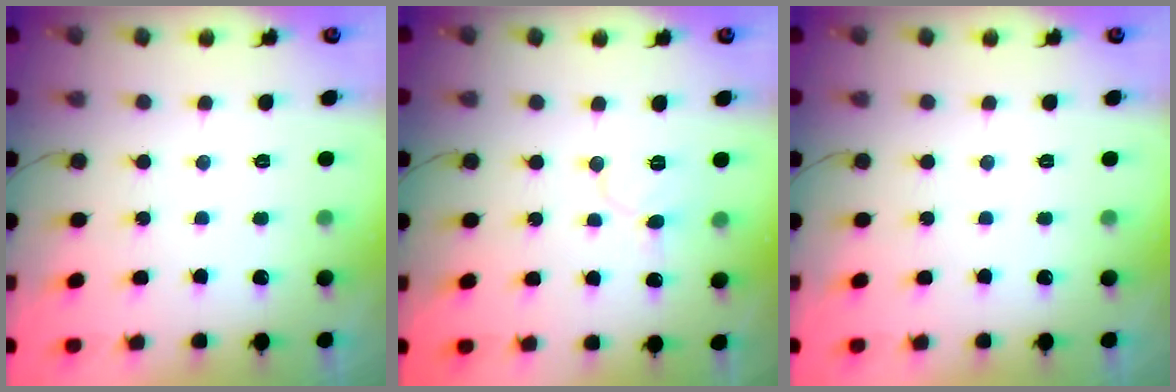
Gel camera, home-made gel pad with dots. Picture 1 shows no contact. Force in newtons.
{"total": 7.0, "press": 7.0, "slide": 0.8}
{"total": 0.0}